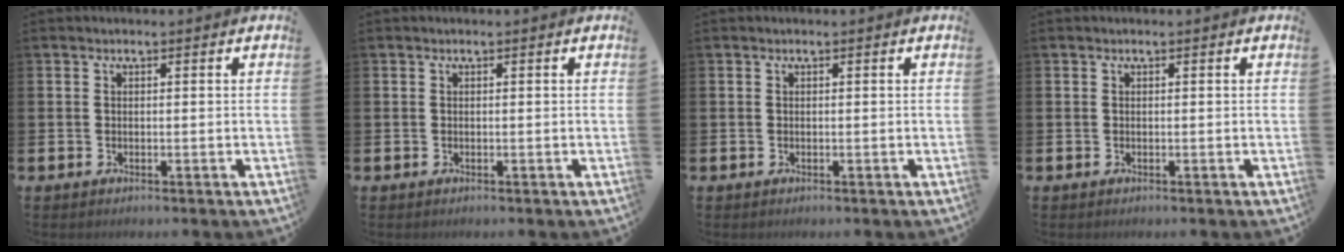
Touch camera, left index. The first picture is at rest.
{"total": 0.0}
{"total": 0.0}
{"total": 0.0}